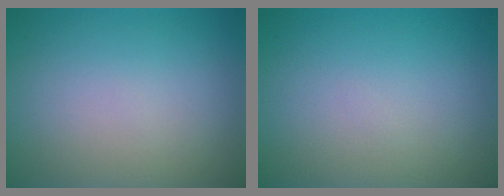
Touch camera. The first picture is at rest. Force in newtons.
{"total": 0.0}